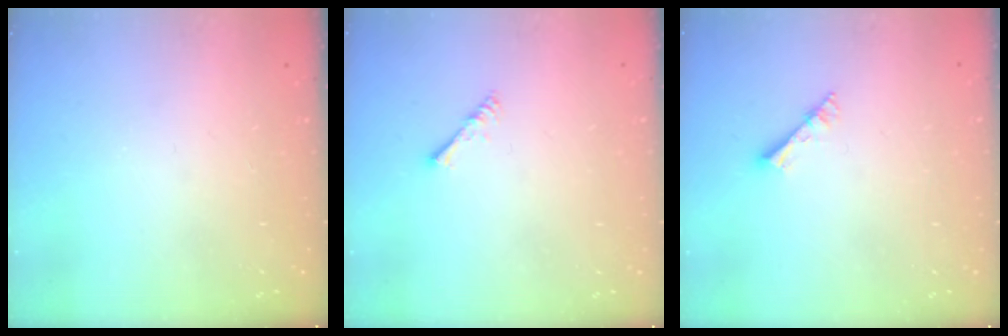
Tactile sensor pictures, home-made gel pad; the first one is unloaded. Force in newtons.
{"total": 2.2, "press": 2.1, "slide": 0.5}
{"total": 3.4, "press": 3.4, "slide": 0.3}